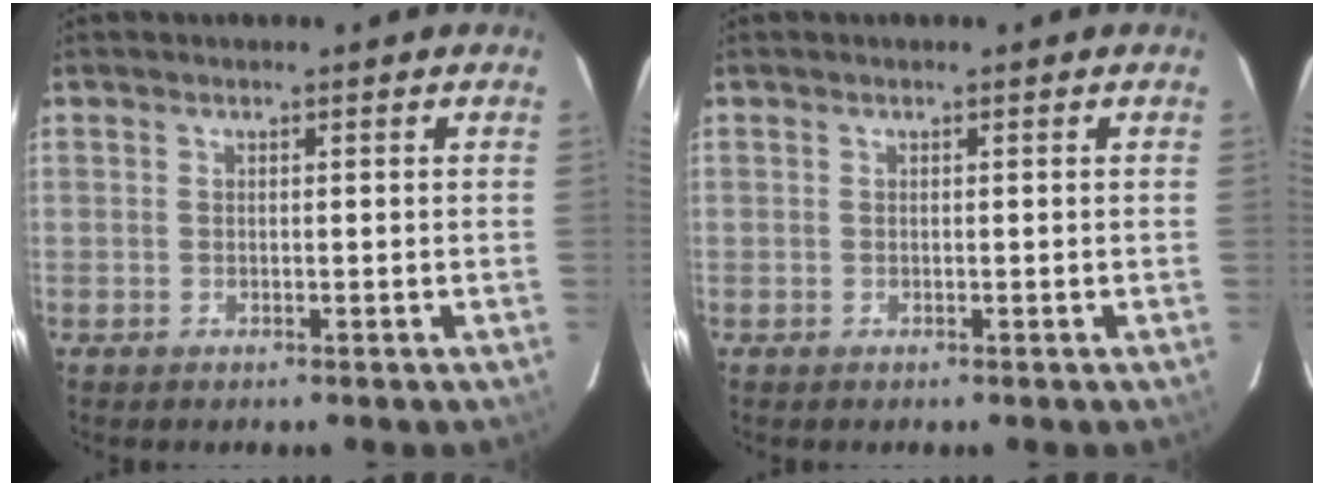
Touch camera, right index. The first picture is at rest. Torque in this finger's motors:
{"motor_torque": [0.00, 0.00, 0.00, 0.00]}